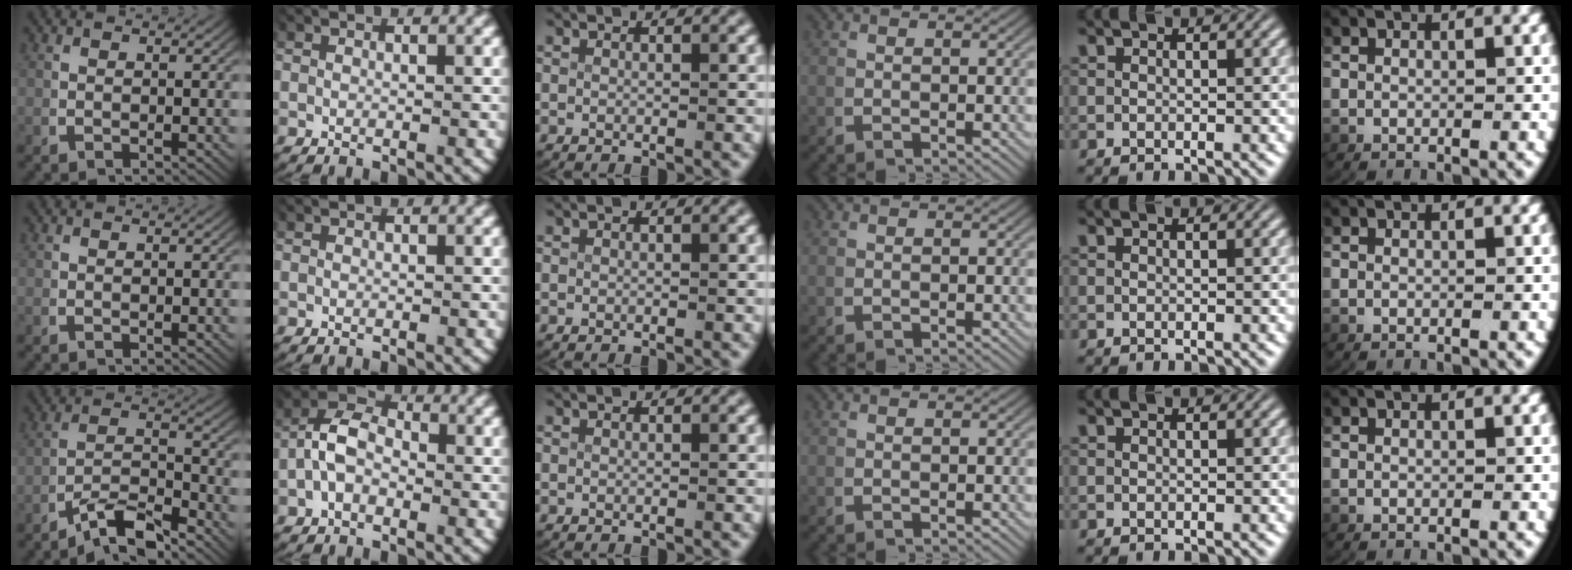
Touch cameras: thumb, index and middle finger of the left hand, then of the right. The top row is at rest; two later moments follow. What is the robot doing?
{"motion": "lift_and_place", "object": "key"}